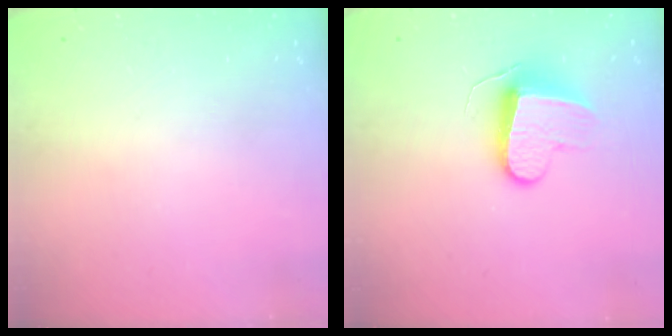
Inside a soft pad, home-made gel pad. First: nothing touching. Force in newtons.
{"total": 9.9, "press": 9.8, "slide": 0.6}